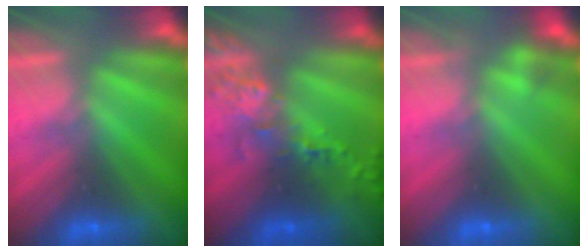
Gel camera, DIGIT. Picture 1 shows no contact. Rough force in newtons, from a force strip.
{"total": 5.5}
{"total": 2.1}